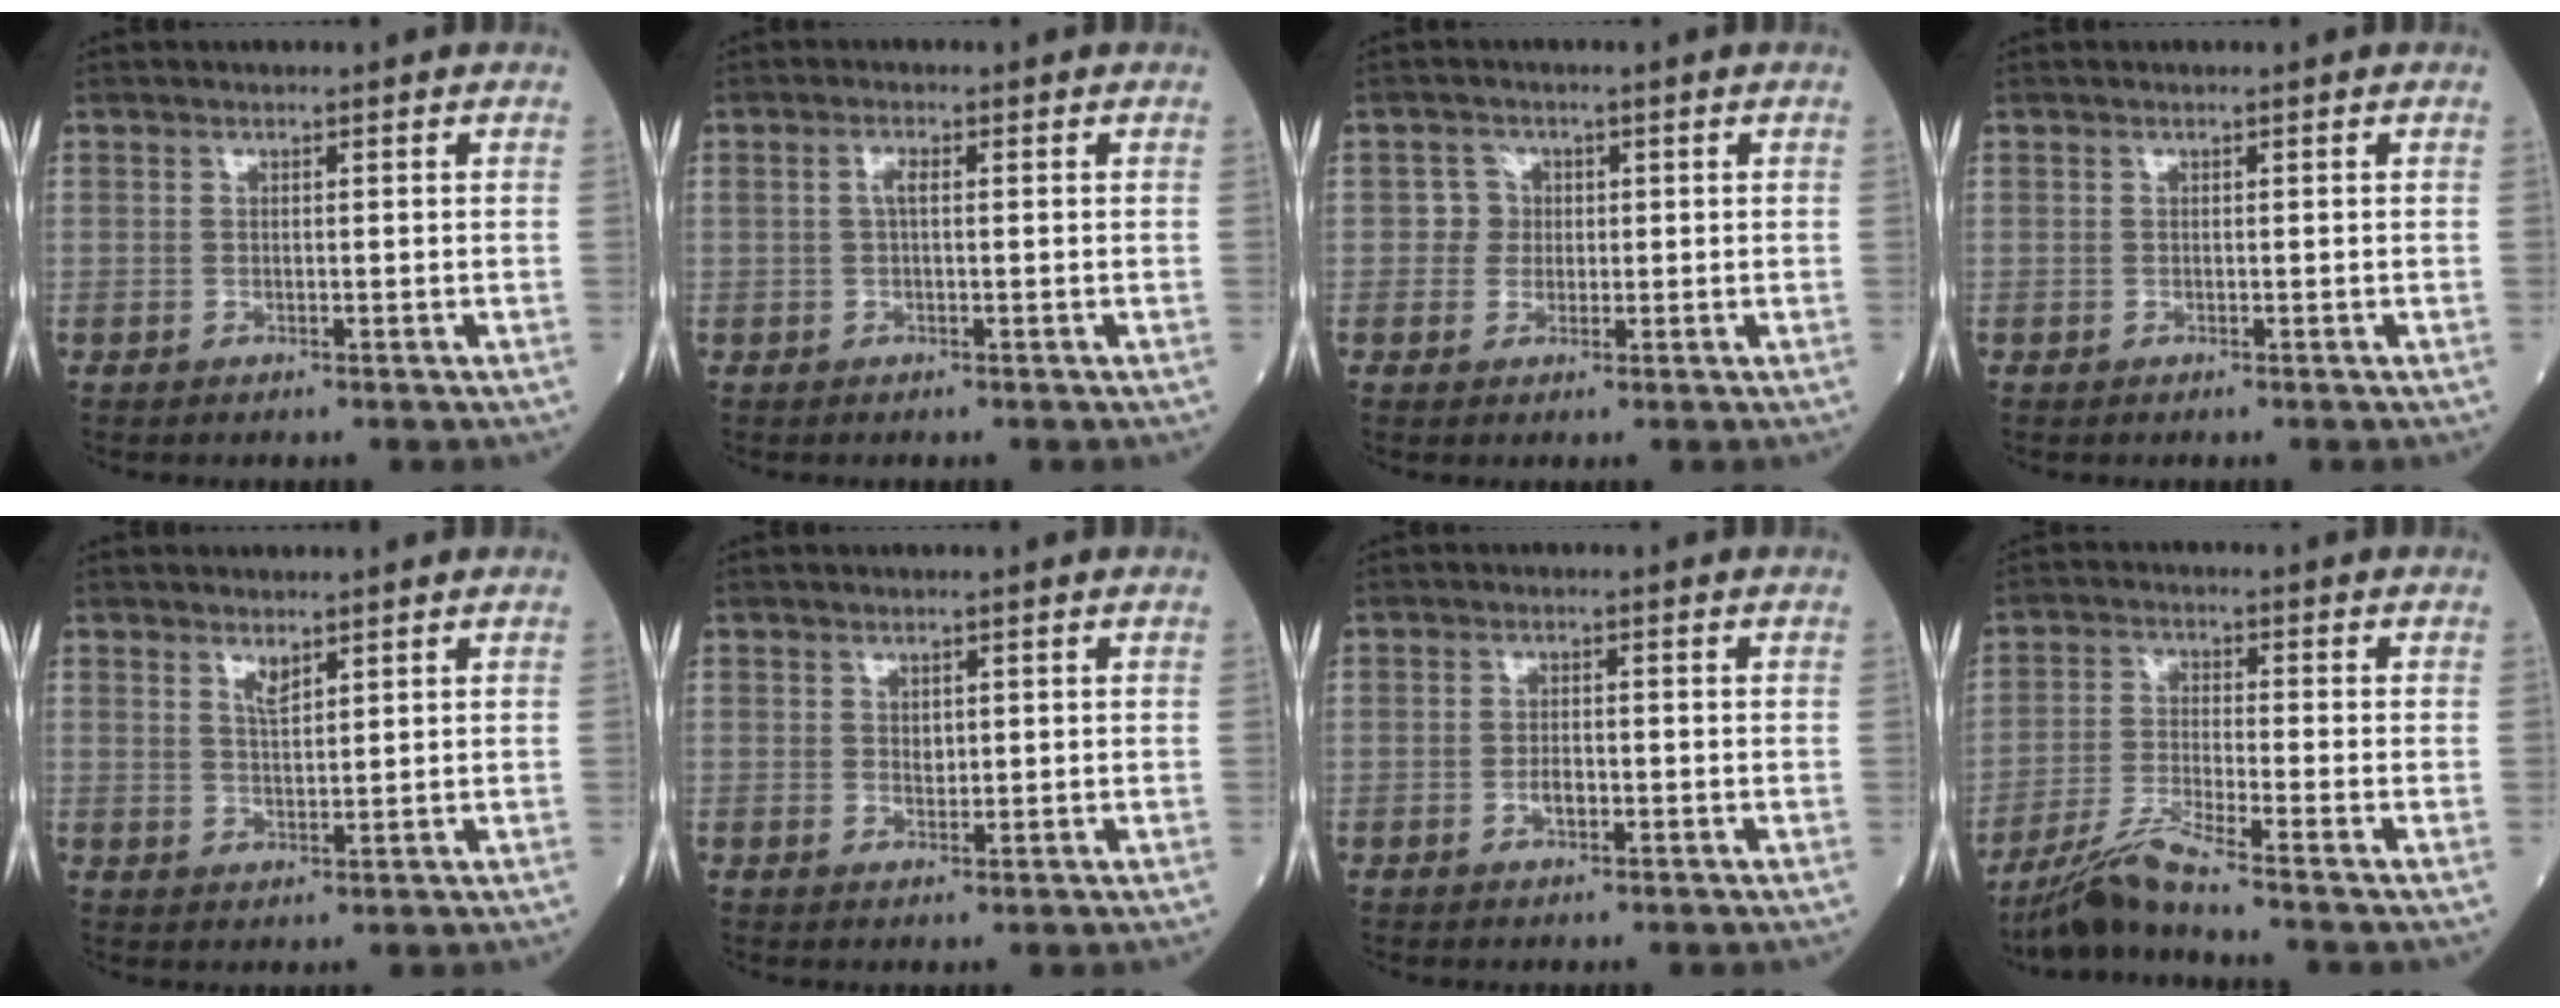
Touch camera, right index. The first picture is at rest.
{"total": 1.6, "force": [0.2, 0.4, 1.5], "torque": [-0.032, 0.003, 0.004]}
{"total": 2.6, "force": [0.3, 2.6, 0.2], "torque": [0.005, 0.008, 0.006]}
{"total": 0.0}
{"total": 2.1, "force": [1.6, 0.5, 1.3], "torque": [-0.027, -0.005, 0.033]}
{"total": 1.1, "force": [0.4, 0.8, 0.7], "torque": [-0.011, -0.002, 0.008]}
{"total": 1.9, "force": [-0.7, 0.8, 1.5], "torque": [-0.027, 0.002, -0.011]}
{"total": 6.2, "force": [-5.3, -1.6, 2.8], "torque": [-0.062, -0.029, -0.107]}